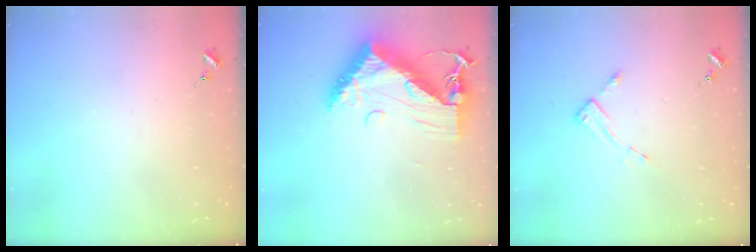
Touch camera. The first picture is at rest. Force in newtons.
{"total": 14.1, "press": 14.0, "slide": 1.3}
{"total": 2.6, "press": 2.6, "slide": 0.4}